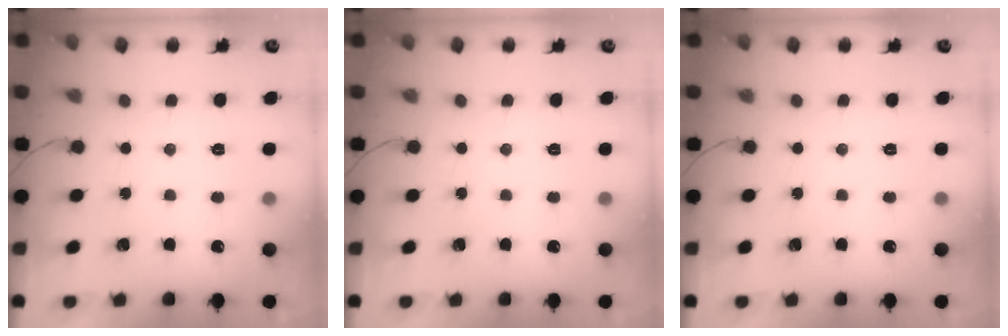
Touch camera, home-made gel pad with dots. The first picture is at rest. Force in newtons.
{"total": 0.0}
{"total": 0.0}